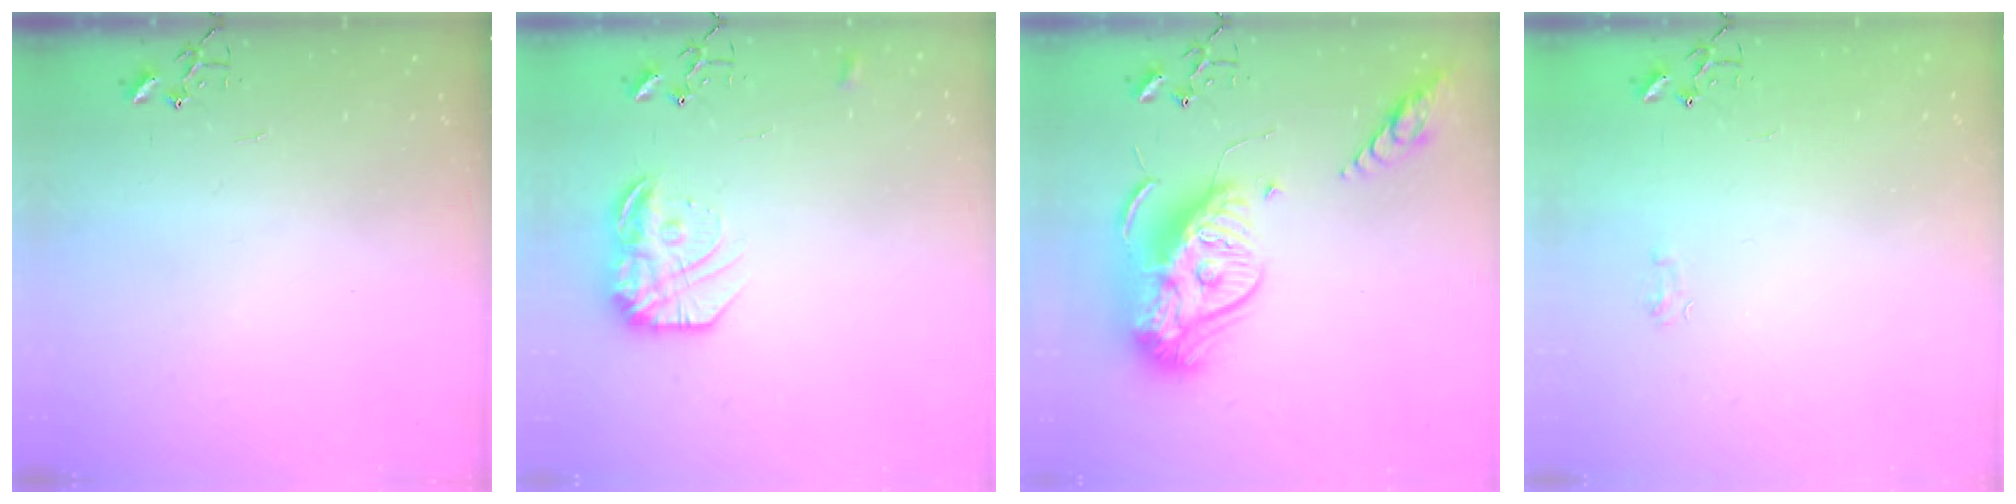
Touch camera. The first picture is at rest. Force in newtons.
{"total": 17.0, "press": 16.9, "slide": 1.4}
{"total": 18.8, "press": 18.7, "slide": 1.8}
{"total": 5.5, "press": 5.4, "slide": 0.8}